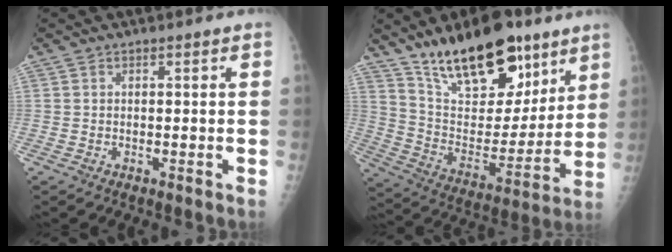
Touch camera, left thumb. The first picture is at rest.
{"total": 23.8, "force": [15.6, 10.8, 14.3], "torque": [-0.181, -0.073, 0.263]}